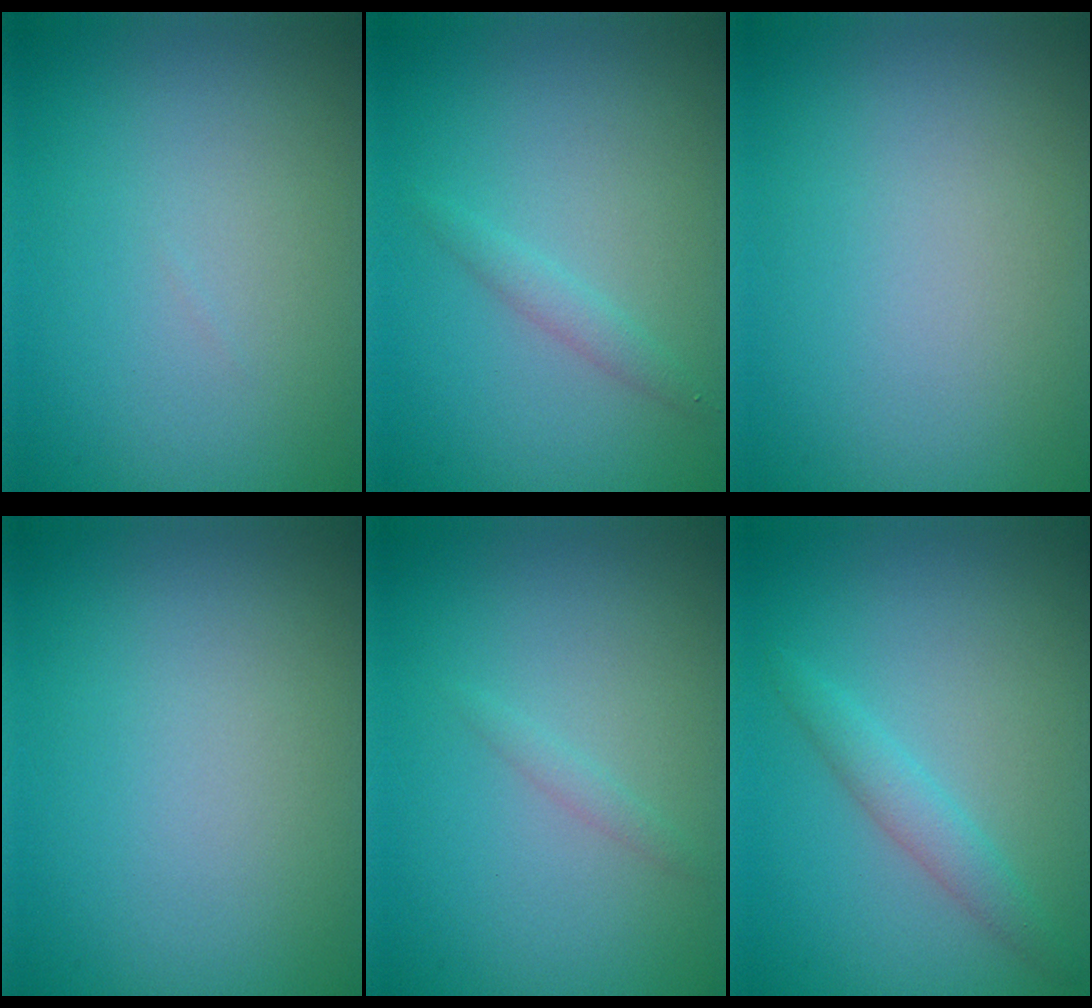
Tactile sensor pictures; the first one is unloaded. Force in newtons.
{"total": 1.5, "press": 1.5, "slide": 0.1}
{"total": 0.0}
{"total": 0.0}
{"total": 0.8, "press": 0.8, "slide": 0.1}
{"total": 2.0, "press": 2.0, "slide": 0.1}